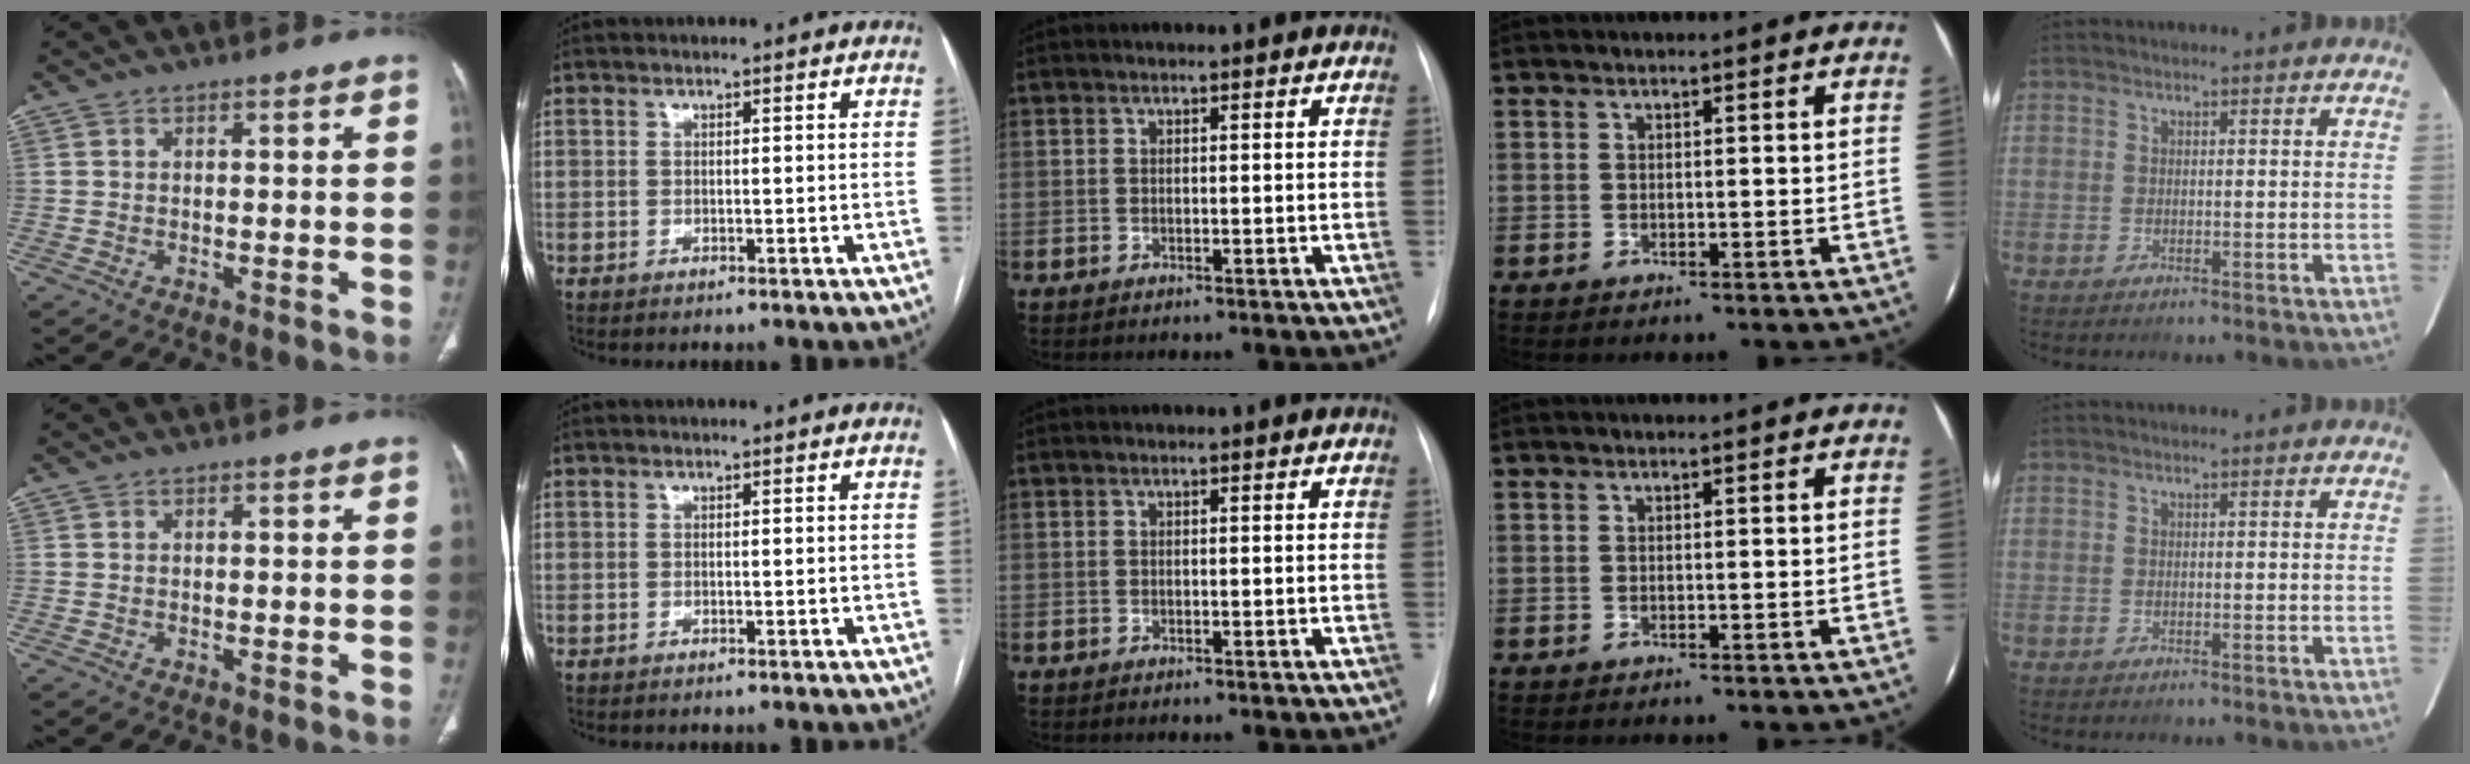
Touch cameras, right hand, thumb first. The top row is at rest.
{}